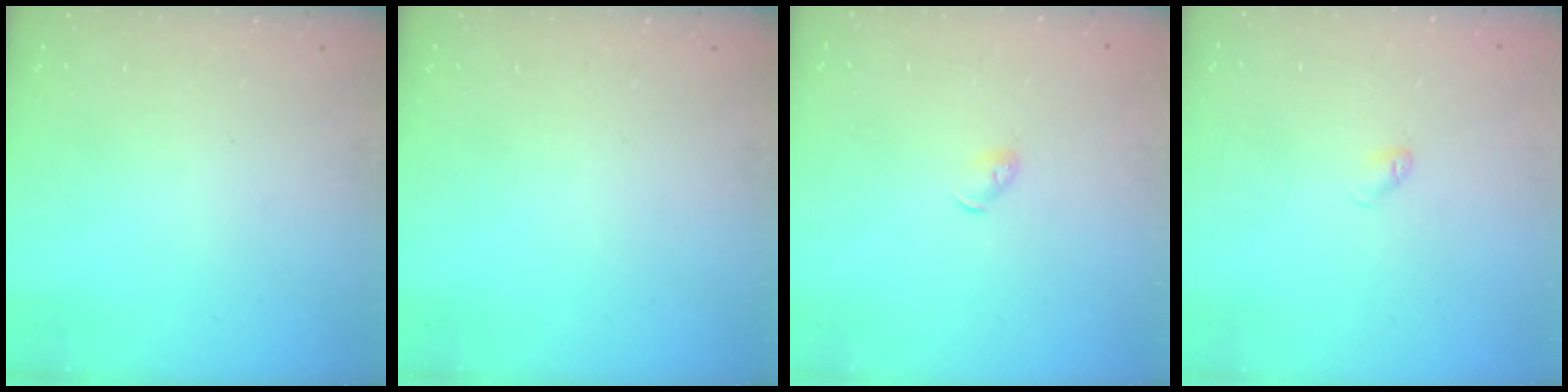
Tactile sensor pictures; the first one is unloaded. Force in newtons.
{"total": 0.0}
{"total": 3.3, "press": 3.2, "slide": 0.6}
{"total": 2.9, "press": 2.8, "slide": 0.5}